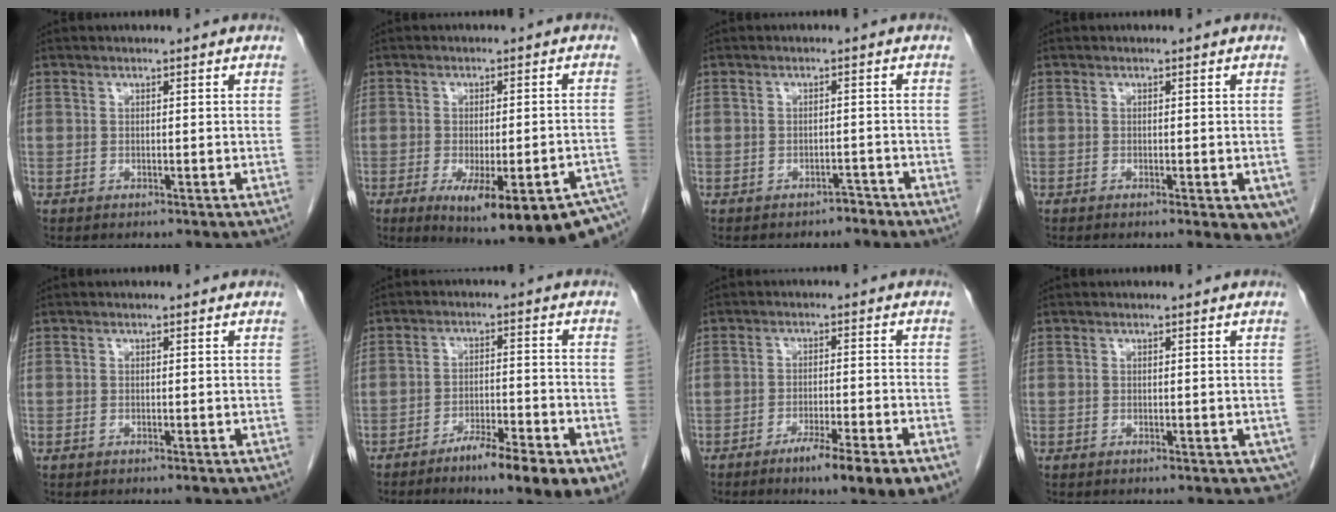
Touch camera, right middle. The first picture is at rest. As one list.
[{"total": 19.2, "force": [-13.2, 3.6, 13.4], "torque": [-0.117, -0.005, -0.161]}, {"total": 1.6, "force": [-1.4, 0.7, 0.1], "torque": [0.000, 0.002, -0.020]}, {"total": 6.4, "force": [-3.6, 2.2, 4.8], "torque": [-0.038, -0.011, -0.051]}, {"total": 0.5, "force": [-0.4, 0.0, 0.3], "torque": [-0.007, -0.001, -0.006]}, {"total": 10.0, "force": [-6.0, 1.0, 7.9], "torque": [-0.112, -0.007, -0.090]}, {"total": 9.3, "force": [-5.5, 0.2, 7.5], "torque": [-0.104, -0.018, -0.083]}, {"total": 2.7, "force": [-1.1, 1.2, 2.1], "torque": [-0.015, -0.001, -0.014]}]